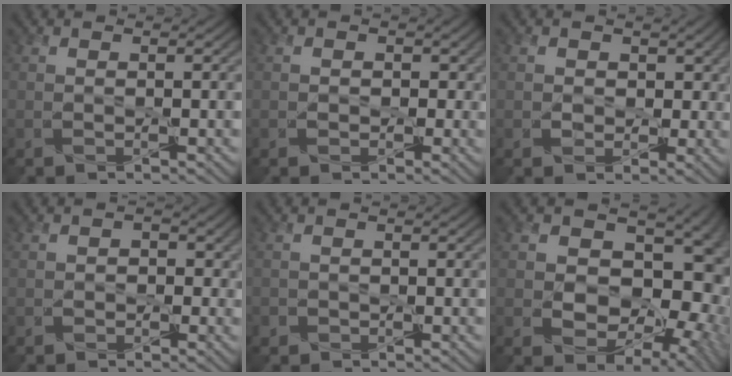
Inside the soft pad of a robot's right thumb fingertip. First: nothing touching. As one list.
[{"total": 3.1, "force": [-0.2, 2.8, 1.3], "torque": [-0.028, 0.005, -0.004]}, {"total": 4.9, "force": [0.3, 4.1, 2.7], "torque": [-0.051, 0.000, 0.002]}, {"total": 2.9, "force": [-0.6, 2.6, 1.1], "torque": [-0.012, 0.009, -0.015]}, {"total": 1.2, "force": [-0.7, 0.9, 0.1], "torque": [-0.004, -0.001, -0.011]}, {"total": 16.9, "force": [0.6, 12.9, 10.9], "torque": [-0.156, 0.010, 0.022]}]